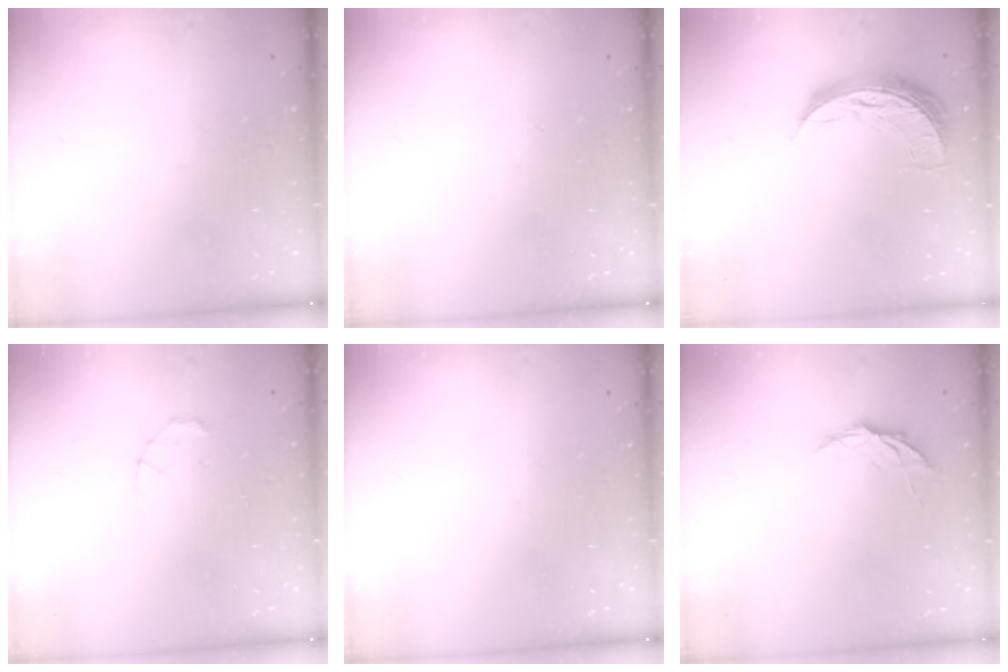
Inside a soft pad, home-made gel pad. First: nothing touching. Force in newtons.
{"total": 0.0}
{"total": 9.0, "press": 9.0, "slide": 0.6}
{"total": 1.5, "press": 1.5, "slide": 0.3}
{"total": 0.0}
{"total": 5.1, "press": 5.1, "slide": 0.4}